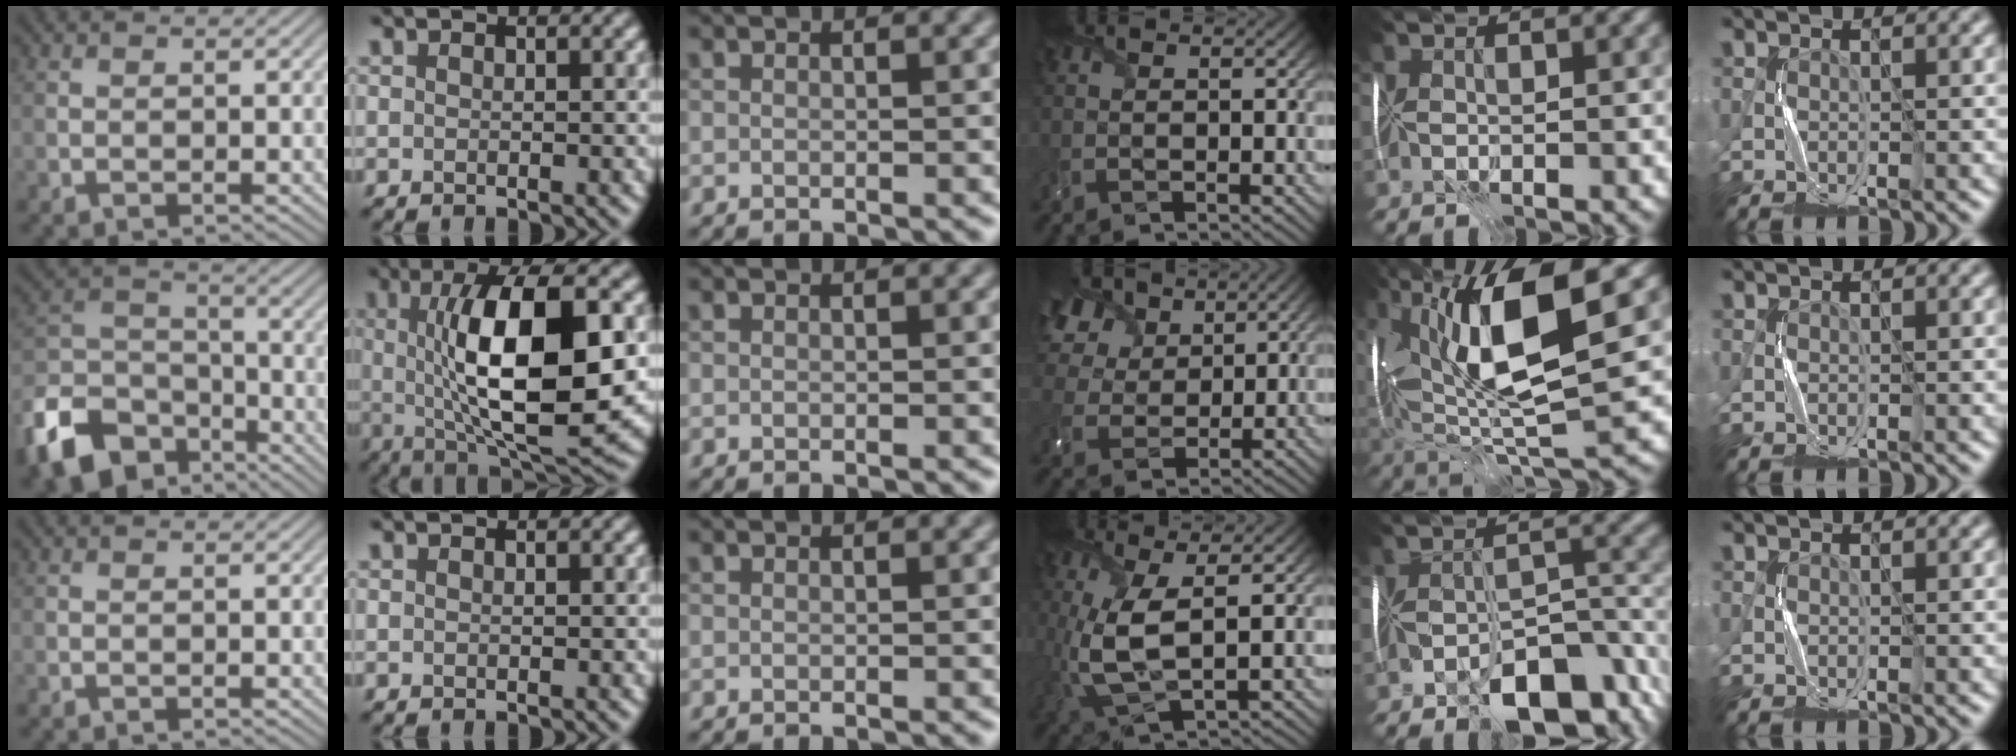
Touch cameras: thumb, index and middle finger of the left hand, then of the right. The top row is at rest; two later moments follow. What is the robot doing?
{"motion": "fold", "object": "plastic wrap"}